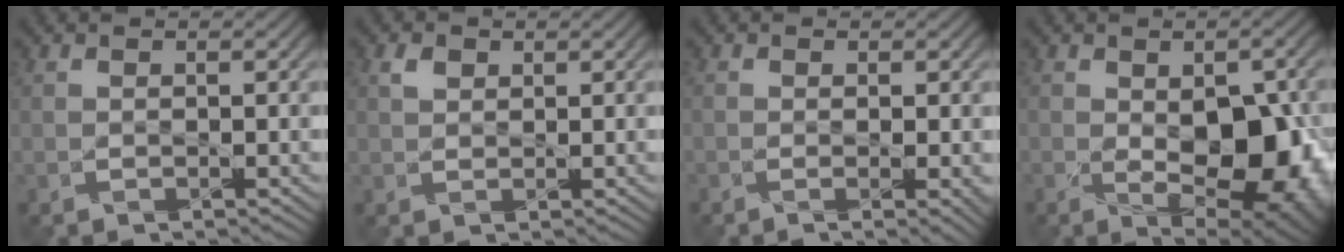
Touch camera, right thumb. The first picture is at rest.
{"total": 1.6, "force": [1.0, 1.0, 0.8], "torque": [-0.016, 0.003, 0.016]}
{"total": 1.2, "force": [-0.3, -0.1, 1.2], "torque": [-0.015, 0.000, -0.006]}
{"total": 12.2, "force": [-2.0, 6.7, 10.0], "torque": [-0.135, -0.029, -0.015]}